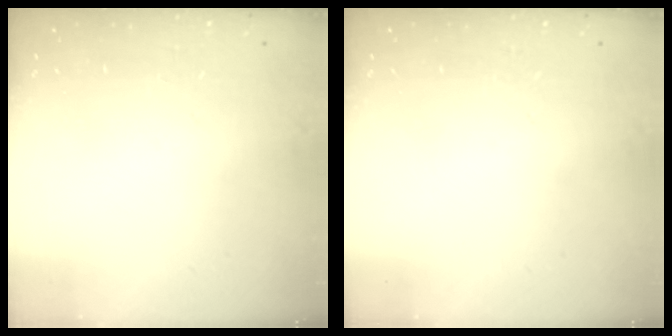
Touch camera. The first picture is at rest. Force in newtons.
{"total": 0.0}